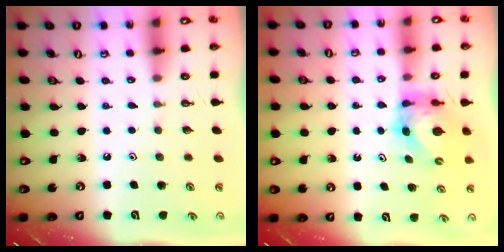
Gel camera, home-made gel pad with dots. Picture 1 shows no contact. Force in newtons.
{"total": 6.2, "press": 6.2, "slide": 0.6}